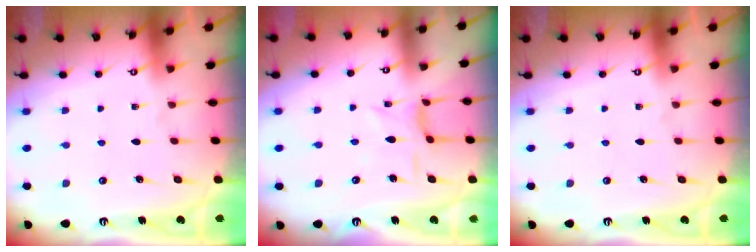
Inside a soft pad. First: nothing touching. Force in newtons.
{"total": 3.6, "press": 3.5, "slide": 0.8}
{"total": 0.0}